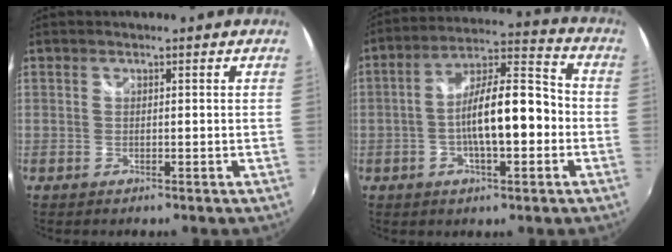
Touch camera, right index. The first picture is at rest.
{"total": 13.5, "force": [-2.5, 4.2, 12.5], "torque": [-0.215, 0.020, -0.041]}